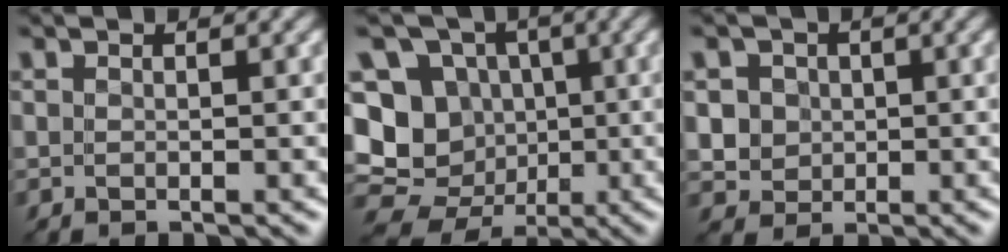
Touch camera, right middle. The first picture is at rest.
{"total": 12.2, "force": [-0.6, 11.5, 4.2], "torque": [-0.108, 0.037, -0.033]}
{"total": 4.2, "force": [0.9, 3.9, 1.3], "torque": [-0.013, 0.026, 0.011]}